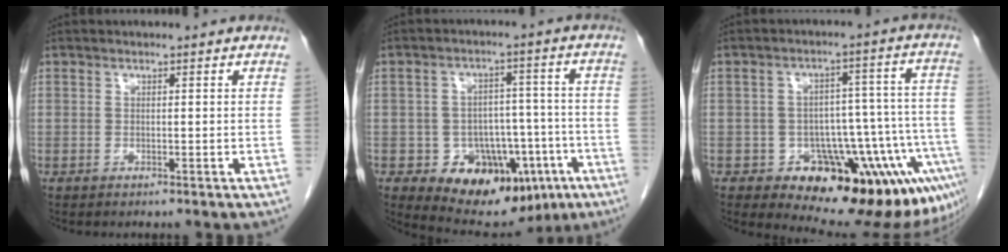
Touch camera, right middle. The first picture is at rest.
{"total": 15.4, "force": [-7.8, 9.5, 9.2], "torque": [-0.110, 0.029, -0.100]}
{"total": 18.8, "force": [-10.9, 7.6, 13.3], "torque": [-0.053, 0.063, -0.124]}